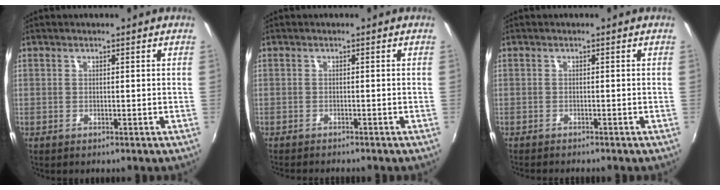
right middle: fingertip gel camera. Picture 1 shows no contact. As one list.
[{"total": 3.3, "force": [-3.0, 0.3, 1.1], "torque": [-0.029, -0.015, -0.051]}, {"total": 2.3, "force": [-2.2, 0.1, 0.8], "torque": [-0.023, -0.014, -0.038]}]